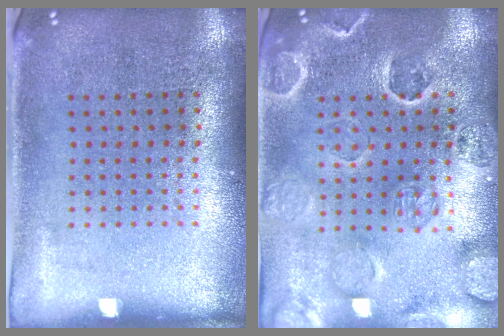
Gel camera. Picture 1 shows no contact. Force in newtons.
{"total": 2.8, "press": 2.7, "slide": 0.6}